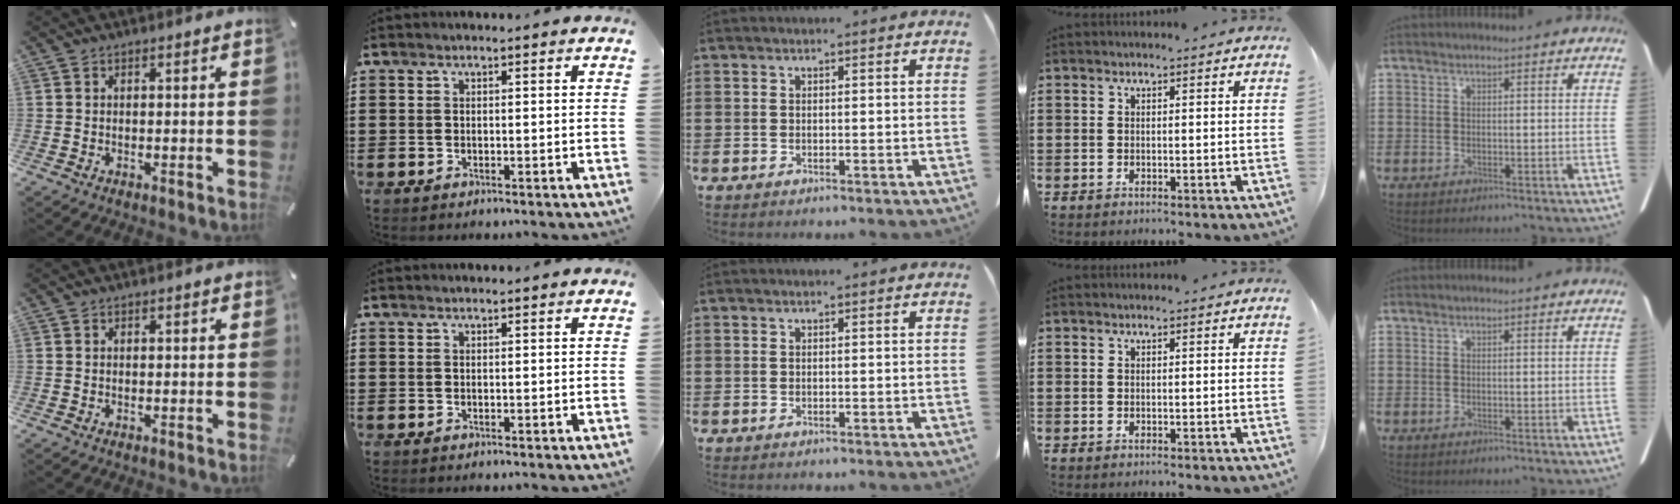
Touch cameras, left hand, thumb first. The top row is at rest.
{}